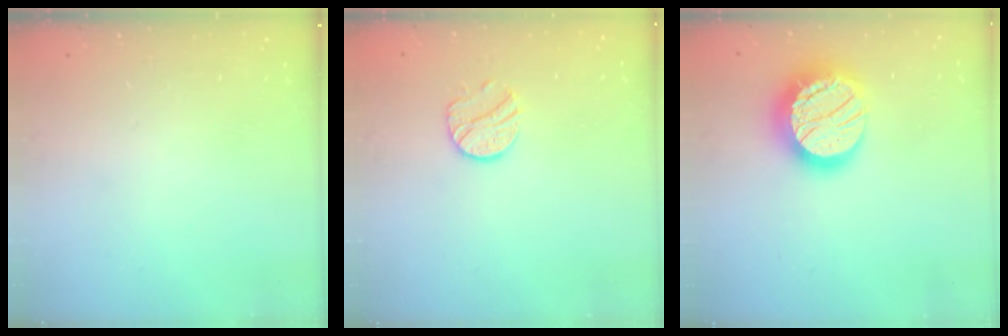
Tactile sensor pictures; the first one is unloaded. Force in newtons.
{"total": 8.8, "press": 8.8, "slide": 0.2}
{"total": 19.6, "press": 19.5, "slide": 1.3}